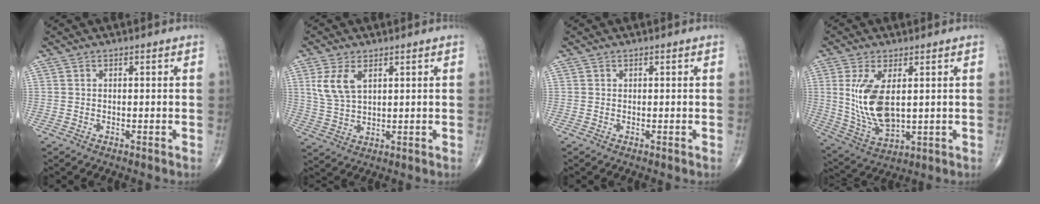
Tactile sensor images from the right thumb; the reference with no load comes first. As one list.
[{"total": 6.7, "force": [2.6, 3.6, 5.0], "torque": [-0.102, -0.006, 0.062]}, {"total": 0.0}, {"total": 12.2, "force": [2.1, 5.9, 10.5], "torque": [-0.206, -0.019, 0.058]}]